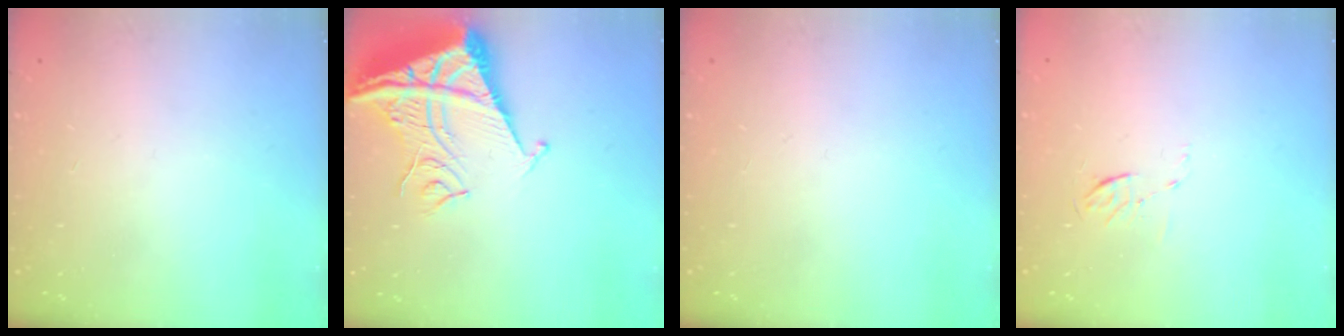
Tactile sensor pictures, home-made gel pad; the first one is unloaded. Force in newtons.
{"total": 11.9, "press": 11.8, "slide": 1.2}
{"total": 0.0}
{"total": 4.0, "press": 3.7, "slide": 1.4}